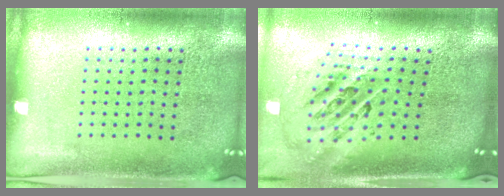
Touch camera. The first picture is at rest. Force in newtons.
{"total": 1.9, "press": 1.4, "slide": 1.3}